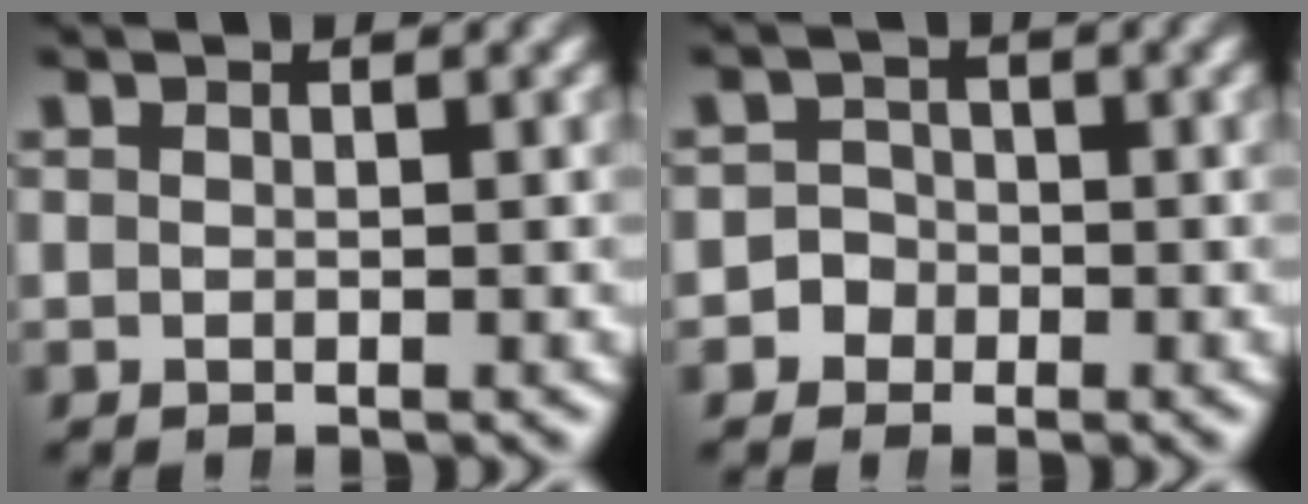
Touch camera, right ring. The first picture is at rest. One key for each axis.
{"total": 3.3, "fx": -0.9, "fy": 3.2, "fz": 0.4, "tx": -0.019, "ty": -0.005, "tz": -0.025}